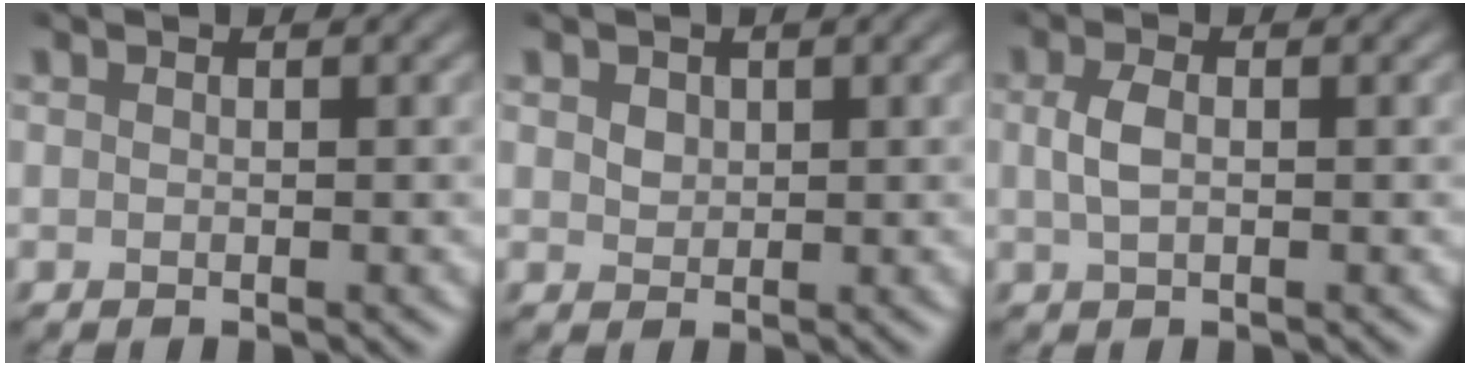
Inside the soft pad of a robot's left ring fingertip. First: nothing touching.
{"total": 1.3, "force": [0.6, 1.0, 0.5], "torque": [-0.010, 0.000, 0.013]}
{"total": 1.9, "force": [0.1, 0.9, 1.7], "torque": [-0.042, 0.002, 0.000]}